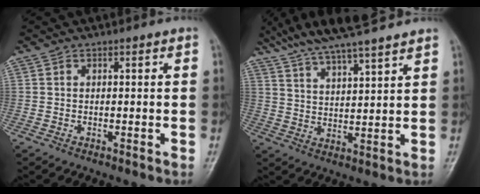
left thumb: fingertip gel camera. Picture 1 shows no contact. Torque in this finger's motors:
{"motor_torque": [0.93, -0.69, 1.38, -1.40, 0.22]}